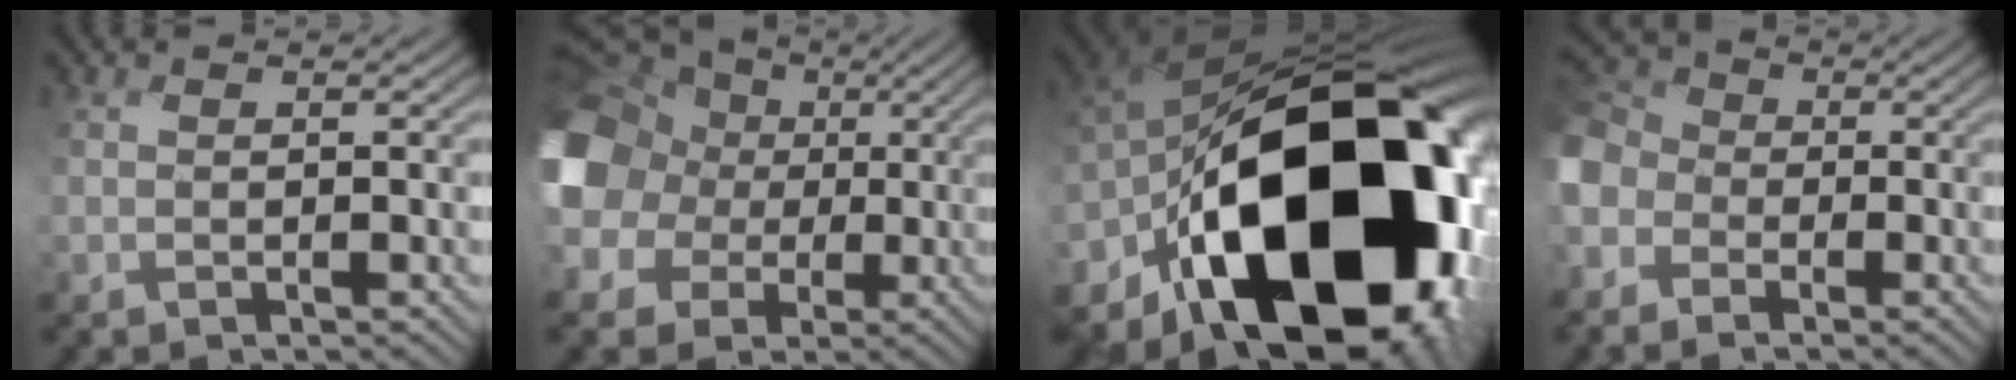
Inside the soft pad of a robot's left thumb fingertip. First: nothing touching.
{"total": 18.1, "force": [1.8, 15.7, 8.8], "torque": [-0.266, -0.008, -0.001]}
{"total": 22.6, "force": [-4.8, 14.4, 16.7], "torque": [-0.332, -0.095, -0.033]}
{"total": 8.8, "force": [-3.1, 7.3, 3.7], "torque": [-0.146, -0.023, -0.086]}